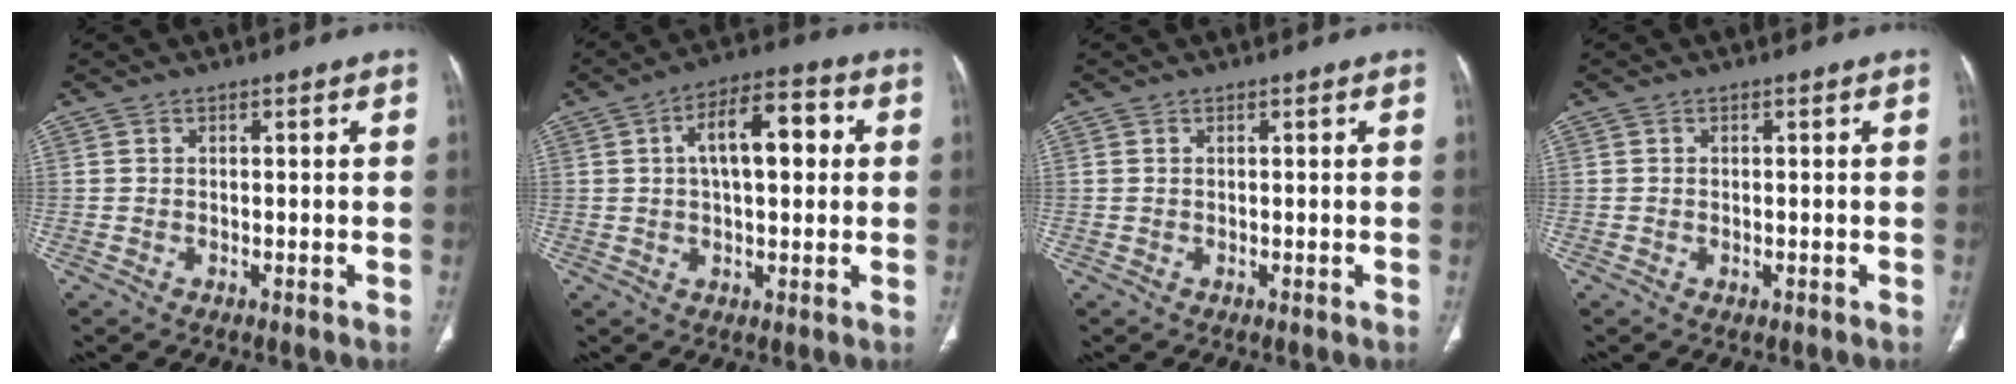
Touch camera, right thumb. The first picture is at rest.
{"total": 9.1, "force": [1.8, 4.2, 7.9], "torque": [-0.116, 0.019, 0.022]}
{"total": 0.0}
{"total": 0.5, "force": [-0.2, 0.3, 0.4], "torque": [-0.007, -0.001, 0.000]}